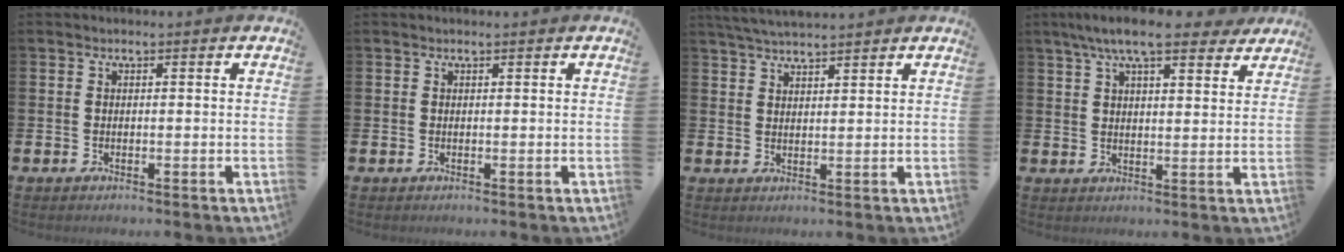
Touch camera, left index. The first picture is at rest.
{"total": 0.0}
{"total": 3.8, "force": [3.7, 0.3, 1.0], "torque": [-0.030, -0.010, 0.068]}
{"total": 8.4, "force": [7.0, 1.8, 4.2], "torque": [-0.094, -0.016, 0.126]}